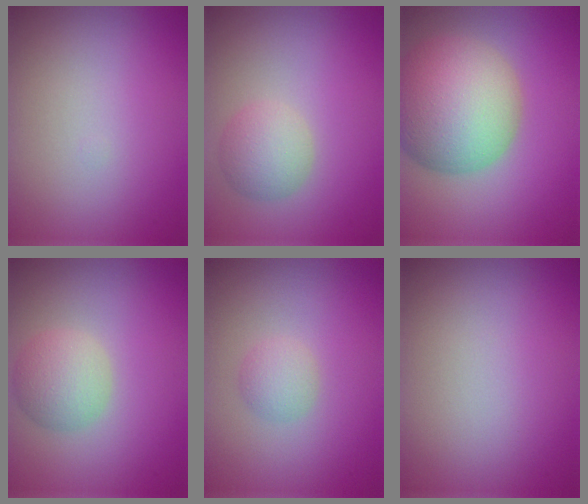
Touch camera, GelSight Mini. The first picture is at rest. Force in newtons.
{"total": 3.0, "press": 3.0, "slide": 0.0}
{"total": 11.1, "press": 11.0, "slide": 0.7}
{"total": 3.5, "press": 3.5, "slide": 0.3}
{"total": 1.7, "press": 1.7, "slide": 0.1}
{"total": 0.0}